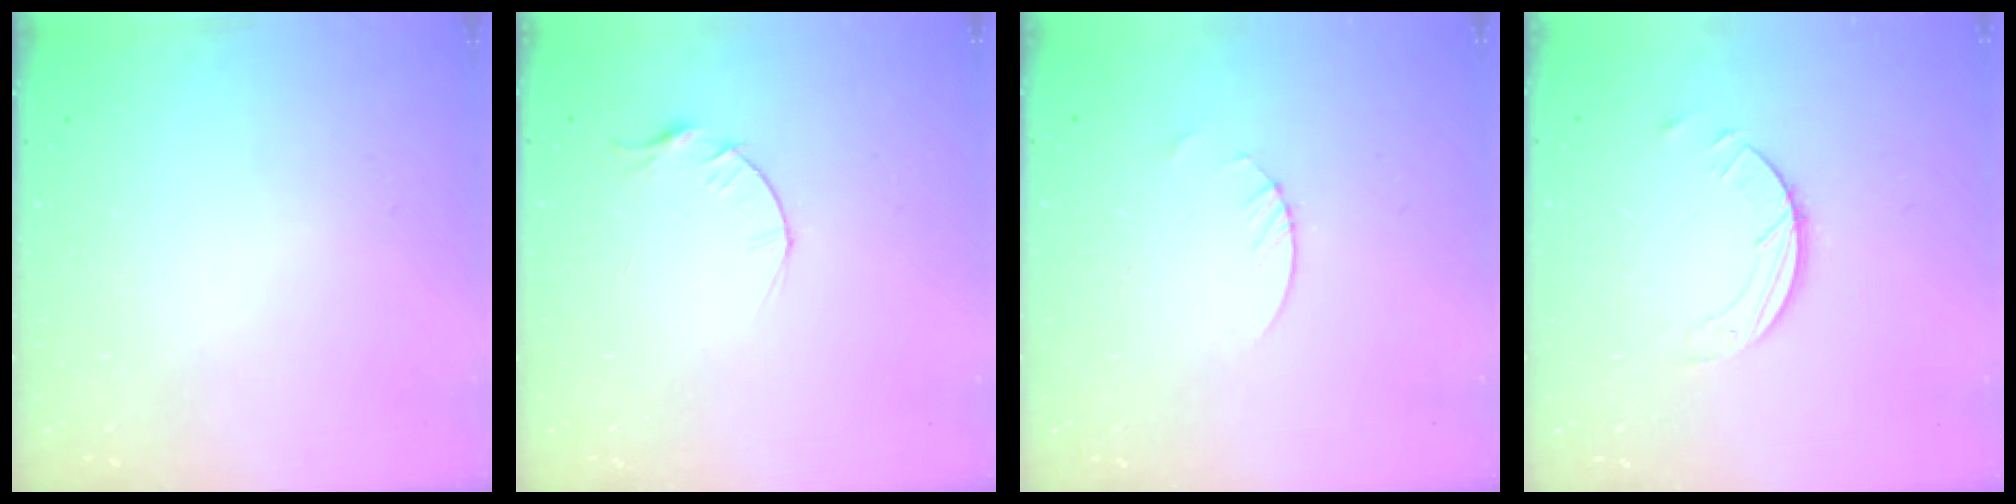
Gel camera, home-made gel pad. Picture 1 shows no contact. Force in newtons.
{"total": 4.1, "press": 4.0, "slide": 0.5}
{"total": 1.8, "press": 1.8, "slide": 0.2}
{"total": 3.4, "press": 3.4, "slide": 0.3}